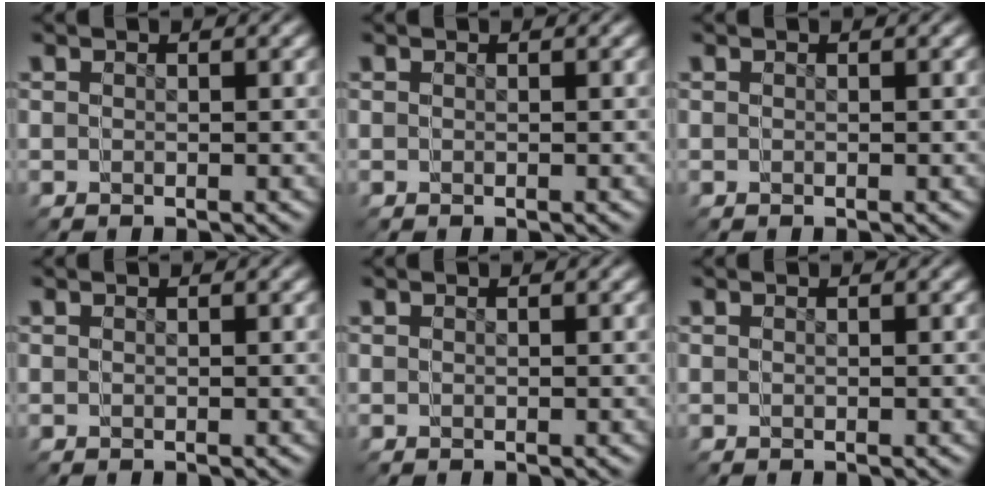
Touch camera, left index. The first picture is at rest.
{"total": 0.0}
{"total": 0.0}
{"total": 0.0}
{"total": 0.0}
{"total": 0.0}